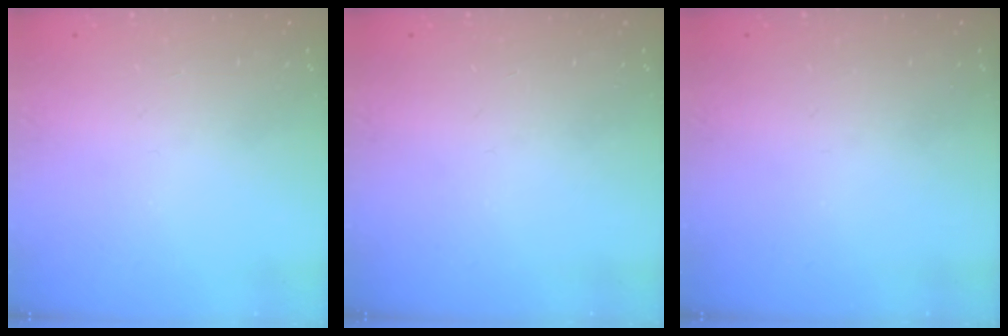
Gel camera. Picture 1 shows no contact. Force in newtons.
{"total": 0.0}
{"total": 0.0}